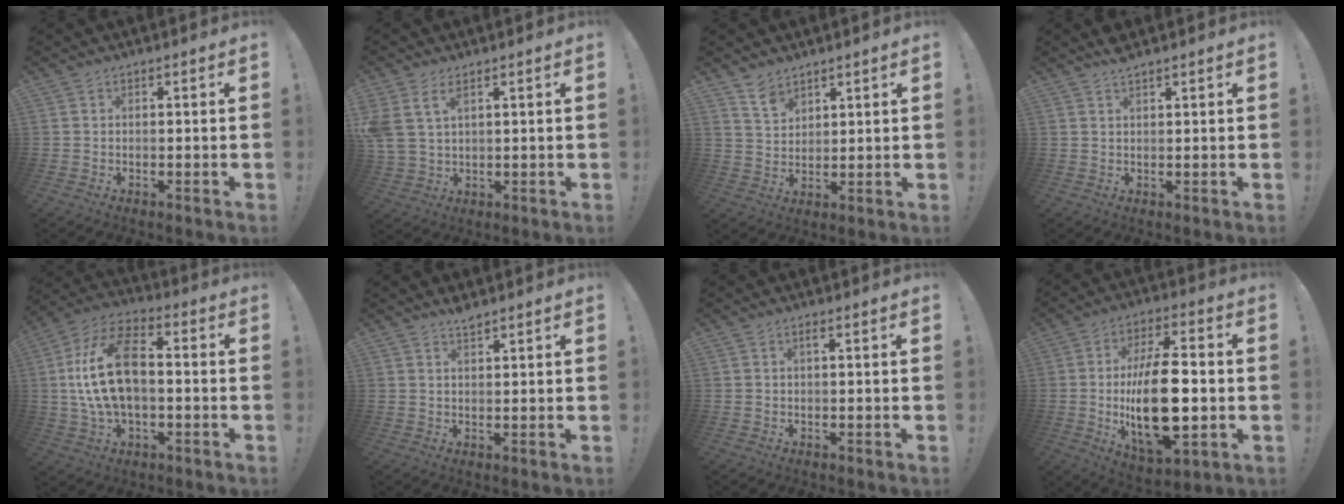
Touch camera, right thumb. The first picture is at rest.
{"total": 6.2, "force": [3.3, 3.3, 4.0], "torque": [-0.090, -0.015, 0.065]}
{"total": 6.3, "force": [5.1, 3.2, 1.8], "torque": [-0.032, -0.035, 0.099]}
{"total": 2.3, "force": [2.0, 0.2, 1.1], "torque": [-0.015, -0.014, 0.036]}
{"total": 18.0, "force": [0.4, 10.3, 14.8], "torque": [-0.264, 0.013, 0.009]}
{"total": 2.5, "force": [2.3, 0.3, 1.1], "torque": [-0.009, -0.016, 0.038]}
{"total": 0.9, "force": [0.2, -0.2, 0.9], "torque": [-0.011, -0.002, 0.000]}
{"total": 21.9, "force": [-1.9, 9.5, 19.6], "torque": [-0.361, -0.005, -0.028]}